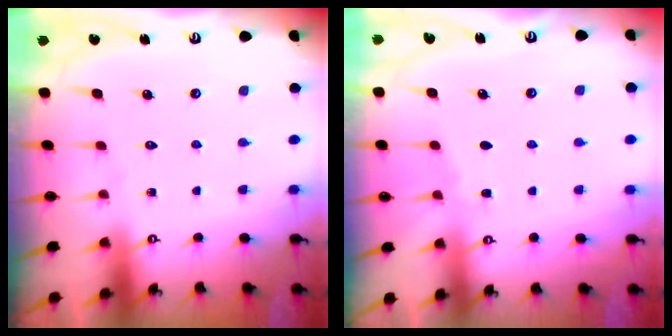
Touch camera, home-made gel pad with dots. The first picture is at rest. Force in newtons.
{"total": 3.0, "press": 3.0, "slide": 0.4}